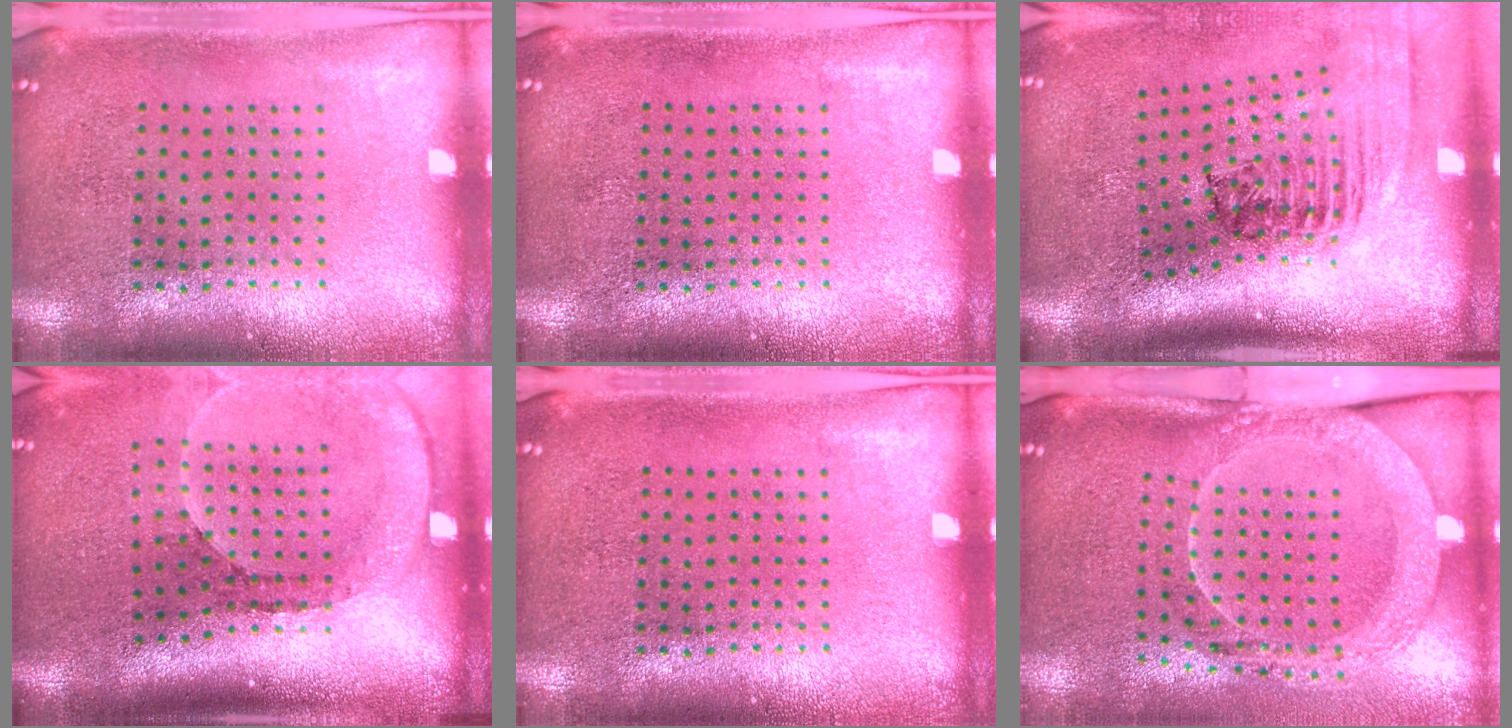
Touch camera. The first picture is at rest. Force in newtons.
{"total": 0.0}
{"total": 2.5, "press": 1.7, "slide": 1.8}
{"total": 2.7, "press": 1.8, "slide": 1.9}
{"total": 0.0}
{"total": 2.0, "press": 2.0, "slide": 0.3}